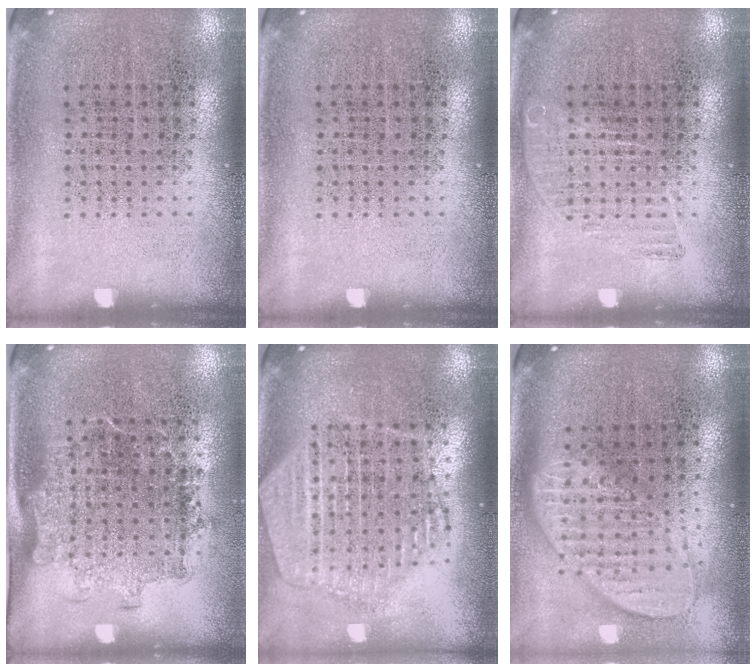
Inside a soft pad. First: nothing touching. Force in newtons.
{"total": 0.0}
{"total": 1.0, "press": 1.0, "slide": 0.2}
{"total": 1.4, "press": 1.2, "slide": 0.8}
{"total": 2.3, "press": 2.1, "slide": 1.1}
{"total": 2.0, "press": 1.6, "slide": 1.1}